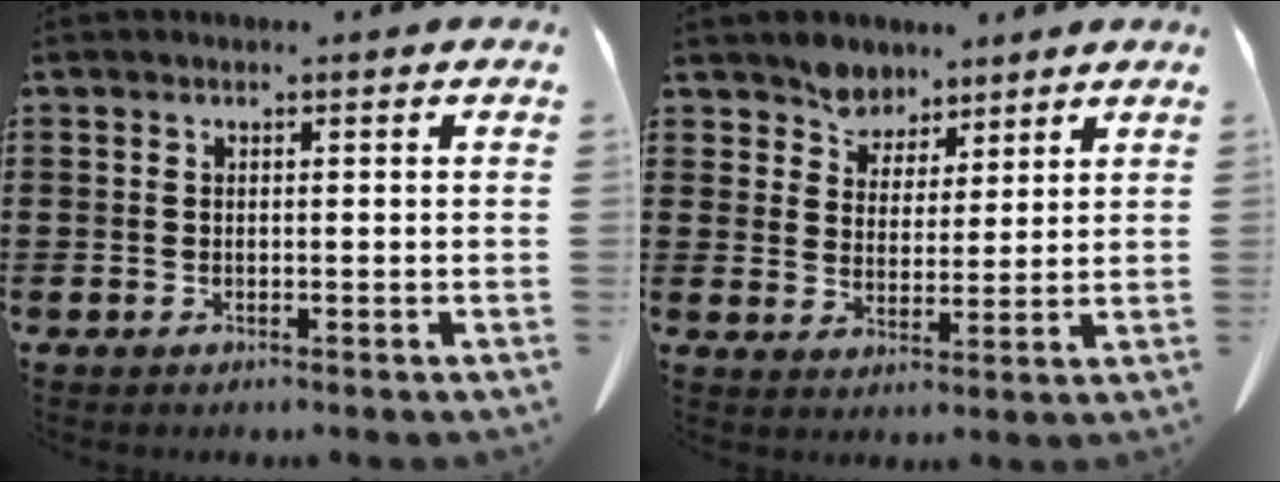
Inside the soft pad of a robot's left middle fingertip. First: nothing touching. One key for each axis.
{"total": 5.0, "fx": 4.3, "fy": 2.5, "fz": -0.4, "tx": -0.020, "ty": -0.016, "tz": 0.081}